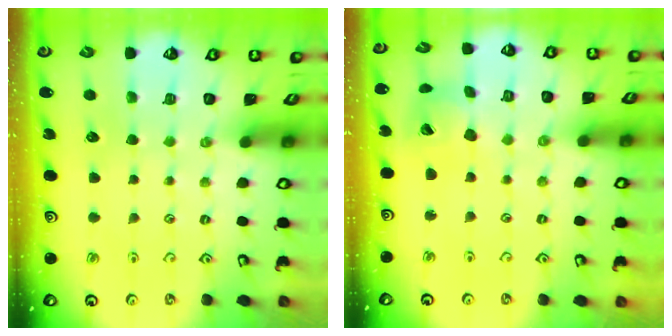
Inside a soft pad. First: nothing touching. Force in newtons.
{"total": 9.7, "press": 9.6, "slide": 1.3}